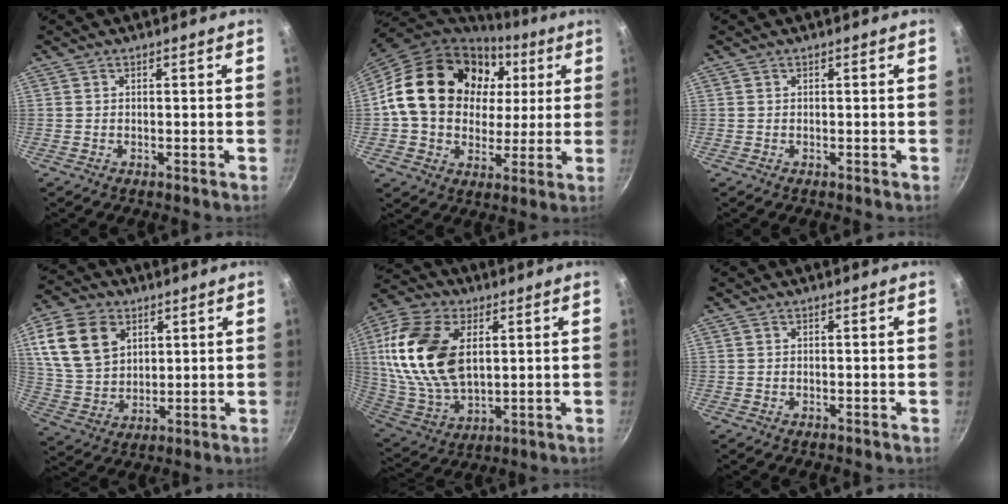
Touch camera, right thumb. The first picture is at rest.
{"total": 23.4, "force": [5.6, 18.3, 13.5], "torque": [-0.206, 0.019, 0.096]}
{"total": 0.0}
{"total": 14.2, "force": [5.5, 10.2, 8.3], "torque": [-0.140, -0.010, 0.111]}
{"total": 21.1, "force": [4.8, 12.8, 16.1], "torque": [-0.305, -0.014, 0.096]}
{"total": 0.0}